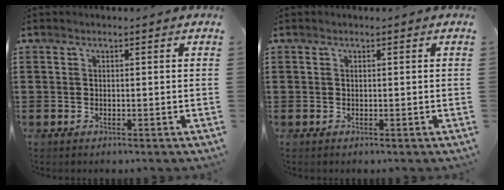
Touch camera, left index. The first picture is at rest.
{"total": 0.0}